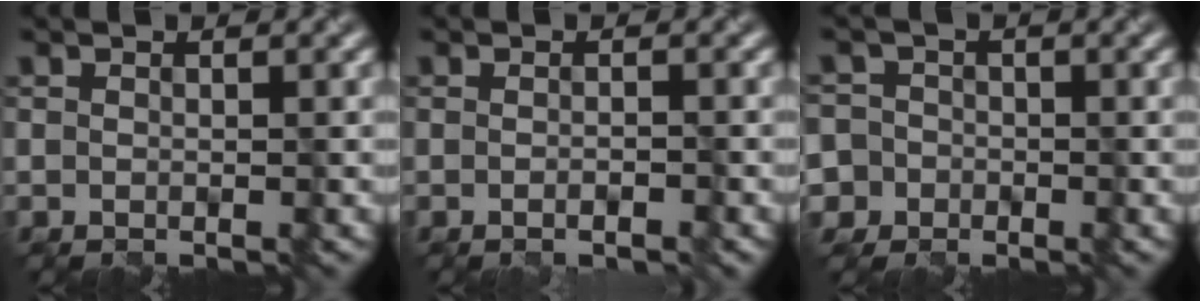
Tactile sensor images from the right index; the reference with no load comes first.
{"total": 1.4, "force": [-0.7, 0.3, 1.2], "torque": [-0.021, 0.000, -0.011]}
{"total": 5.7, "force": [-1.8, 5.3, 1.1], "torque": [-0.029, 0.011, -0.065]}